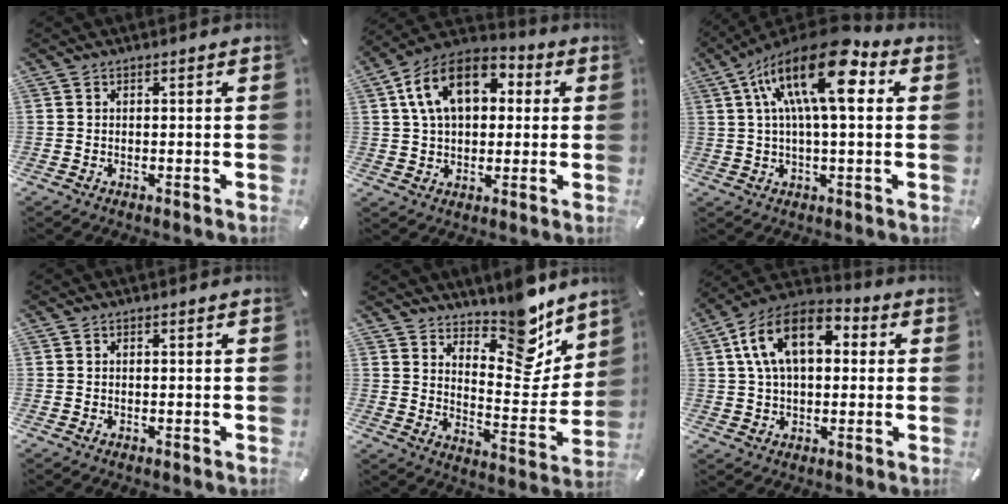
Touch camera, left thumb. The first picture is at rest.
{"total": 14.8, "force": [4.8, 9.8, 9.9], "torque": [-0.183, 0.008, 0.086]}
{"total": 19.4, "force": [6.1, 7.1, 17.0], "torque": [-0.306, -0.022, 0.095]}
{"total": 0.0}
{"total": 14.4, "force": [12.4, 5.5, 4.9], "torque": [-0.037, -0.130, 0.214]}
{"total": 15.1, "force": [4.4, 9.1, 11.2], "torque": [-0.221, 0.007, 0.074]}